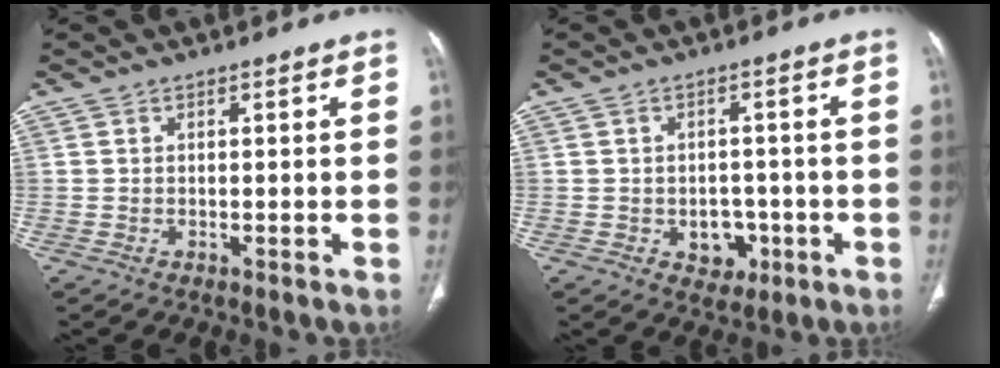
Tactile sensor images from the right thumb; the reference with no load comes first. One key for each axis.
{"total": 5.2, "fx": -1.7, "fy": 4.1, "fz": 2.7, "tx": -0.008, "ty": 0.014, "tz": -0.016}